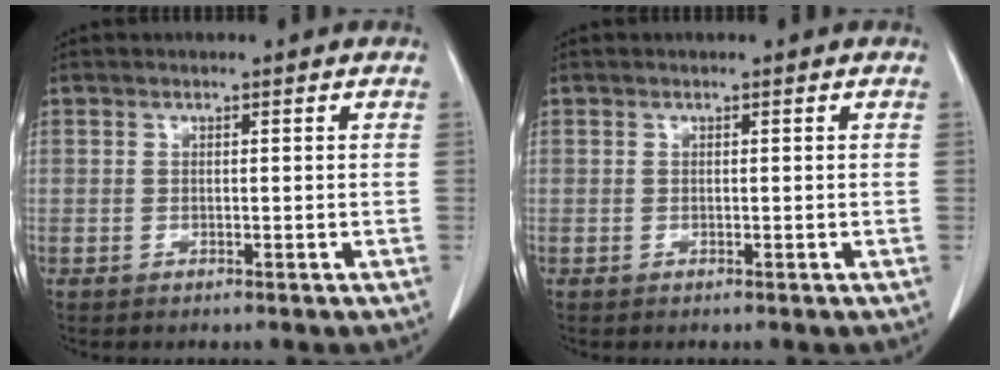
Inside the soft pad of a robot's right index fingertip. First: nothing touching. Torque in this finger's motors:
{"motor_torque": [0.00, 0.00, 0.00, 0.00]}